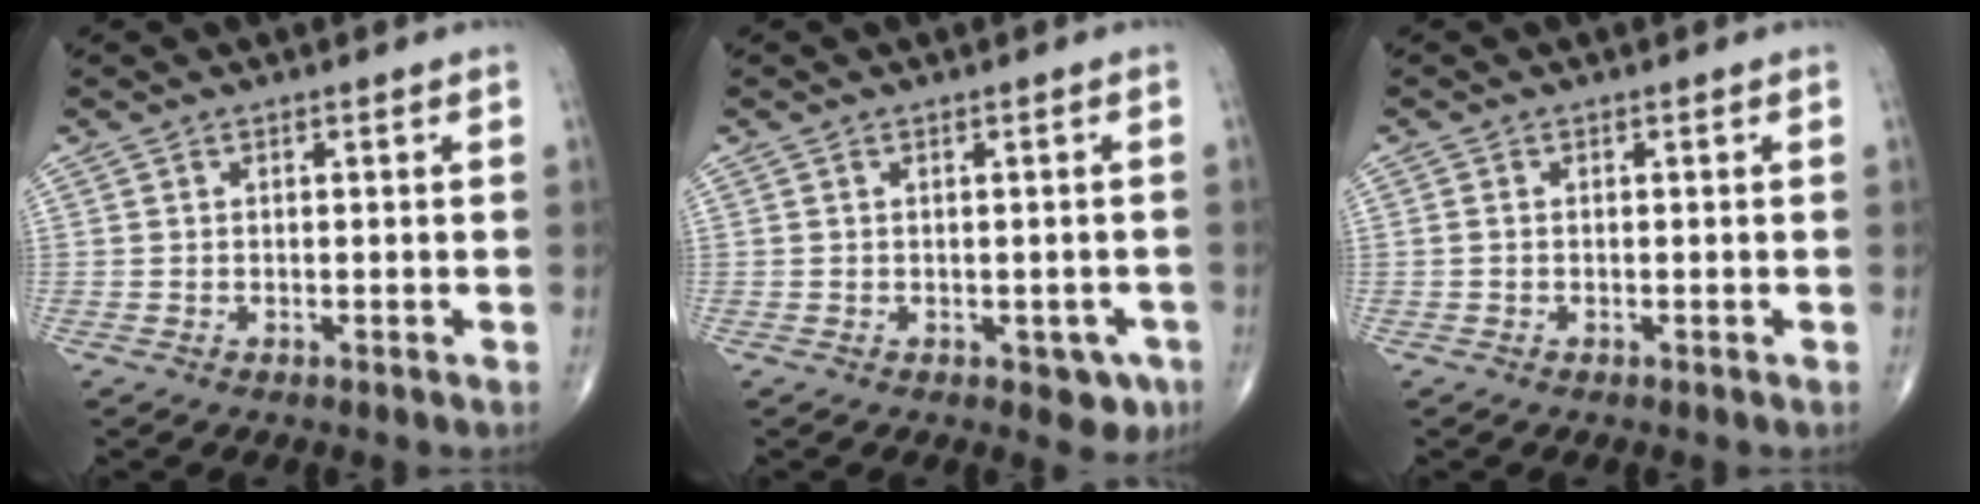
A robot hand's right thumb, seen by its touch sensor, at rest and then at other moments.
{"total": 3.8, "force": [-1.3, 2.3, 2.7], "torque": [-0.010, 0.003, -0.011]}
{"total": 0.5, "force": [-0.1, 0.4, 0.4], "torque": [-0.010, -0.001, -0.004]}